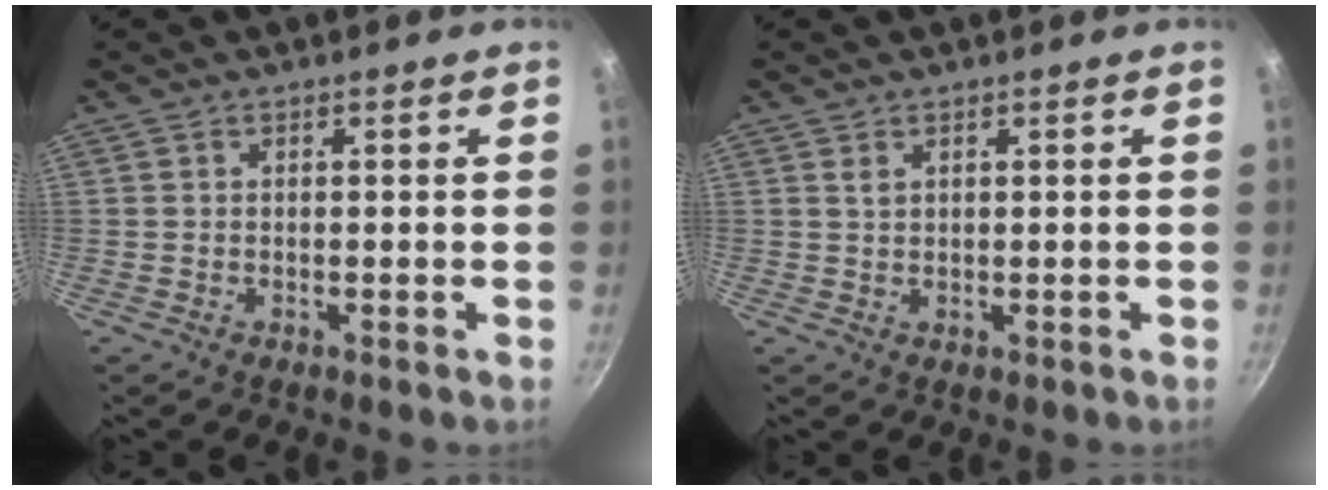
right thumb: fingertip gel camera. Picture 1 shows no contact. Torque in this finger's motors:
{"motor_torque": [-0.73, -0.06, 0.33, -0.06, 0.13]}